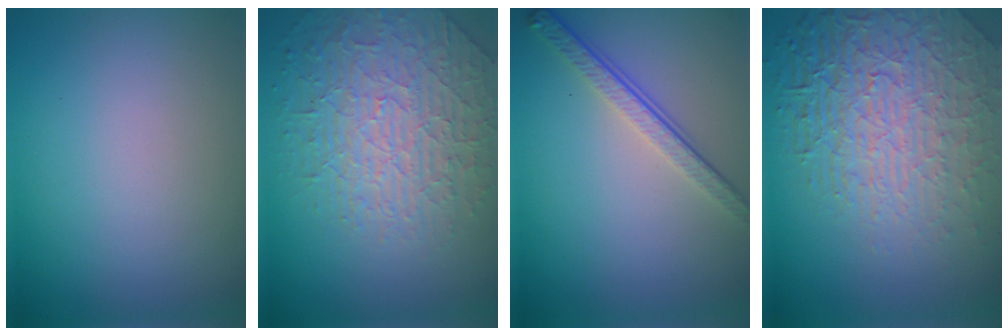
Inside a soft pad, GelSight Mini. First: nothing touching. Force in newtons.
{"total": 4.4, "press": 4.3, "slide": 1.0}
{"total": 3.9, "press": 2.7, "slide": 2.8}
{"total": 9.0, "press": 6.0, "slide": 6.6}